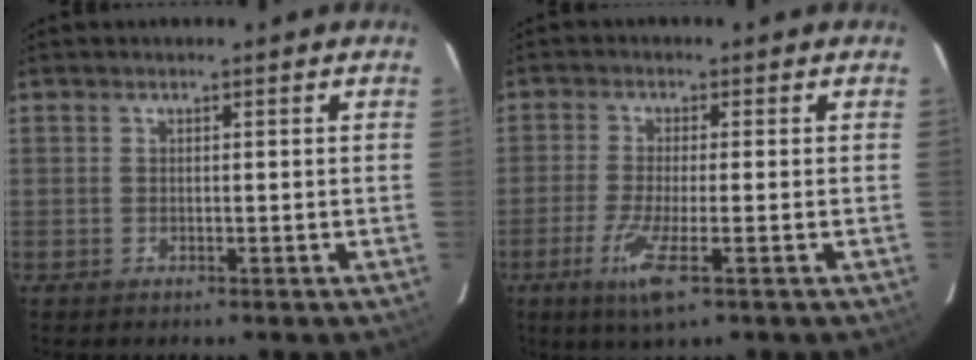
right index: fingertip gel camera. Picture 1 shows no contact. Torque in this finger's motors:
{"motor_torque": [0.35, -0.15, 0.17, 0.10]}